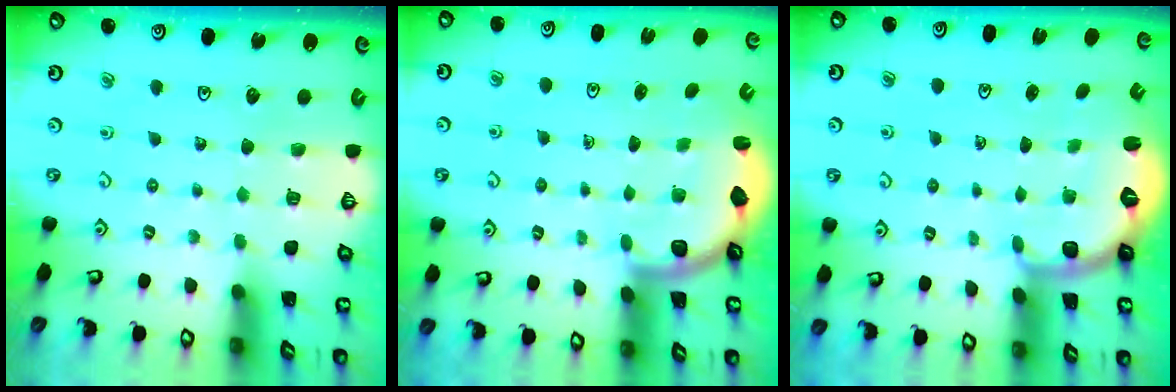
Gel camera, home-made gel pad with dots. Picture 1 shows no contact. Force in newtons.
{"total": 2.5, "press": 2.4, "slide": 0.7}
{"total": 2.3, "press": 1.7, "slide": 1.6}